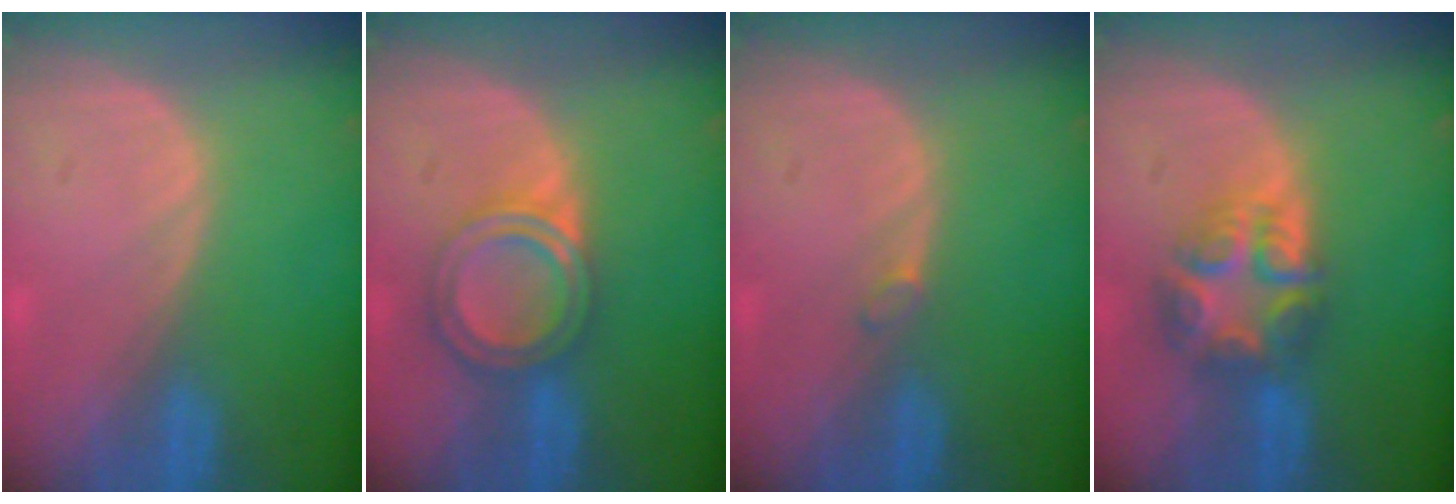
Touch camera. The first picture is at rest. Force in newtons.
{"total": 5.9, "press": 5.4, "slide": 2.5}
{"total": 0.9, "press": 0.8, "slide": 0.2}
{"total": 7.6, "press": 6.7, "slide": 3.6}